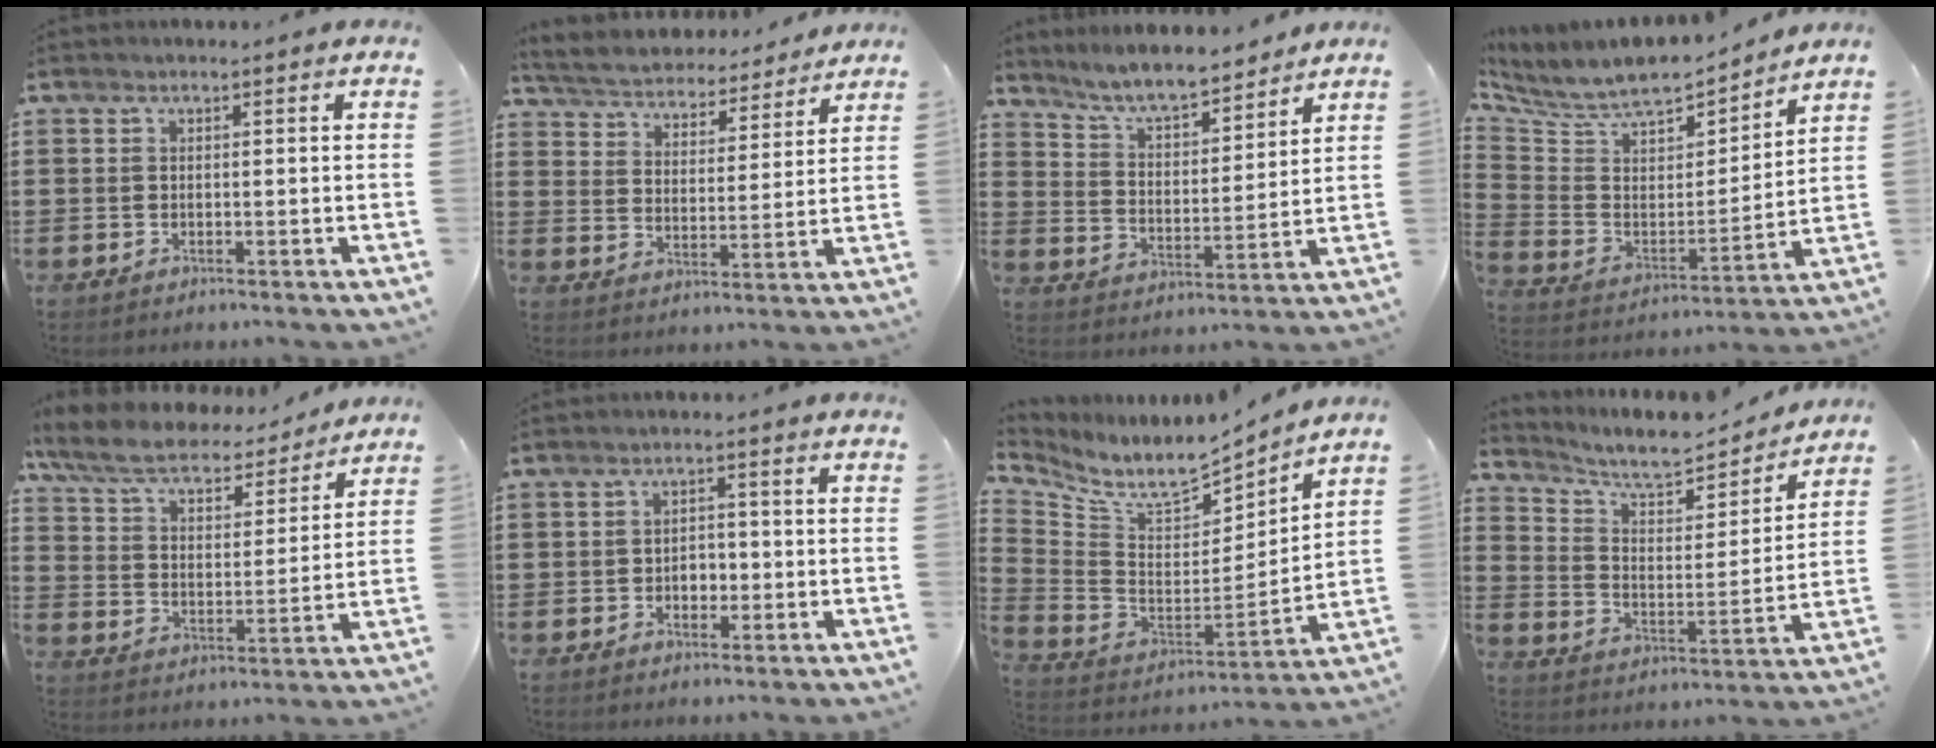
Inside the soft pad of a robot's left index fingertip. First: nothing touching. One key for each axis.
{"total": 4.7, "fx": 4.7, "fy": 0.2, "fz": 0.2, "tx": -0.031, "ty": -0.037, "tz": 0.076}
{"total": 7.1, "fx": 6.6, "fy": 0.7, "fz": 2.7, "tx": -0.075, "ty": -0.032, "tz": 0.116}
{"total": 7.4, "fx": 6.6, "fy": 2.4, "fz": 2.4, "tx": -0.083, "ty": -0.051, "tz": 0.113}
{"total": 7.7, "fx": 6.7, "fy": 1.7, "fz": 3.4, "tx": -0.094, "ty": -0.036, "tz": 0.114}
{"total": 2.6, "fx": -0.8, "fy": 1.8, "fz": 1.7, "tx": -0.036, "ty": 0.005, "tz": -0.018}
{"total": 7.8, "fx": 6.8, "fy": 1.9, "fz": 3.2, "tx": -0.097, "ty": -0.055, "tz": 0.116}
{"total": 7.1, "fx": 6.4, "fy": 1.5, "fz": 2.6, "tx": -0.081, "ty": -0.044, "tz": 0.108}